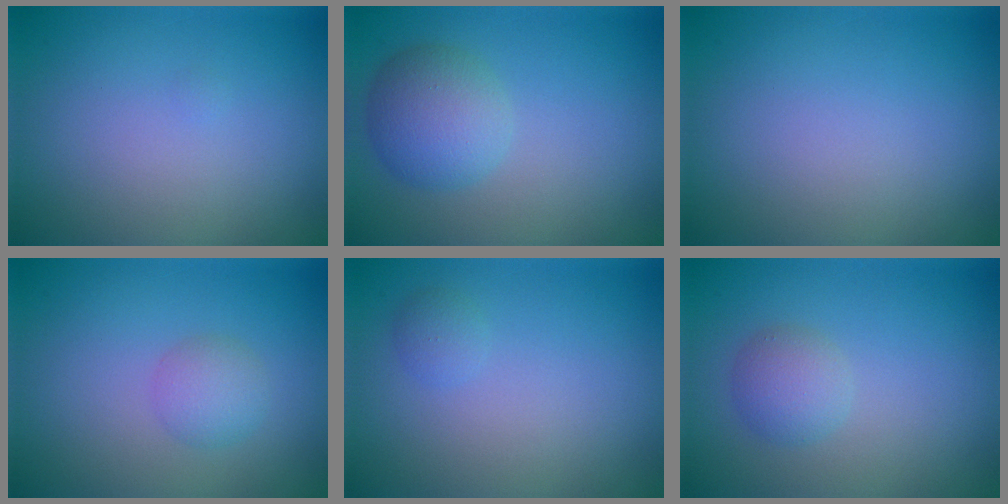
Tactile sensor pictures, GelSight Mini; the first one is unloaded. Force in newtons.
{"total": 4.2, "press": 4.2, "slide": 0.1}
{"total": 0.0}
{"total": 2.0, "press": 2.0, "slide": 0.2}
{"total": 0.9, "press": 0.9, "slide": 0.0}
{"total": 2.2, "press": 2.2, "slide": 0.2}